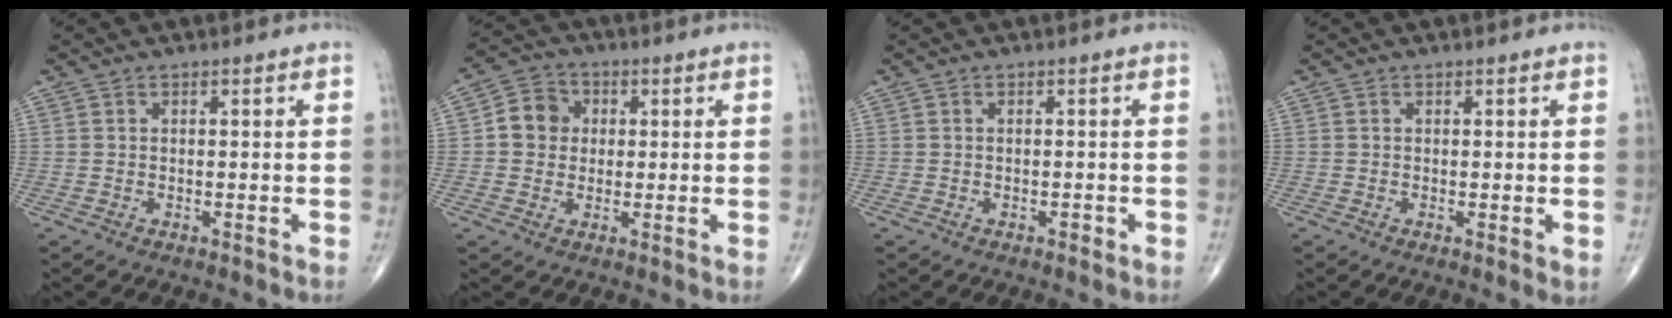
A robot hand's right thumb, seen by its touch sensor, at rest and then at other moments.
{"total": 6.4, "force": [0.6, 5.8, 2.8], "torque": [-0.028, 0.011, 0.000]}
{"total": 0.7, "force": [-0.4, 0.3, 0.5], "torque": [-0.006, 0.000, -0.008]}
{"total": 1.4, "force": [0.0, 0.3, 1.4], "torque": [-0.025, -0.008, -0.001]}